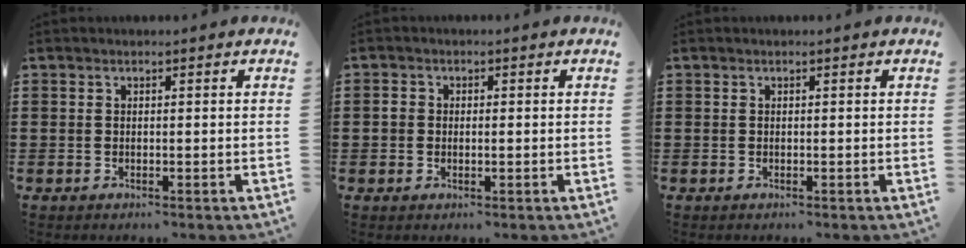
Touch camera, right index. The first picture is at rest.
{"total": 1.4, "force": [-0.1, 1.1, 0.8], "torque": [-0.019, 0.007, -0.005]}
{"total": 0.0}